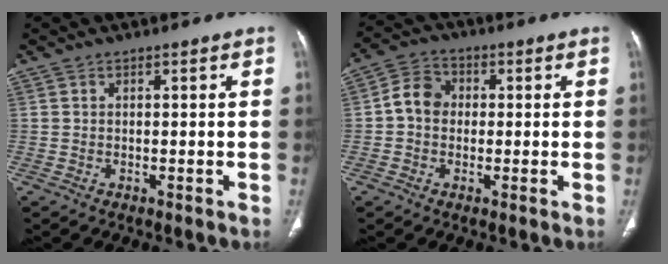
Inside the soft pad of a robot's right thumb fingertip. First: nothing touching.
{"total": 6.0, "force": [-0.1, 5.1, 3.2], "torque": [-0.043, 0.018, -0.013]}